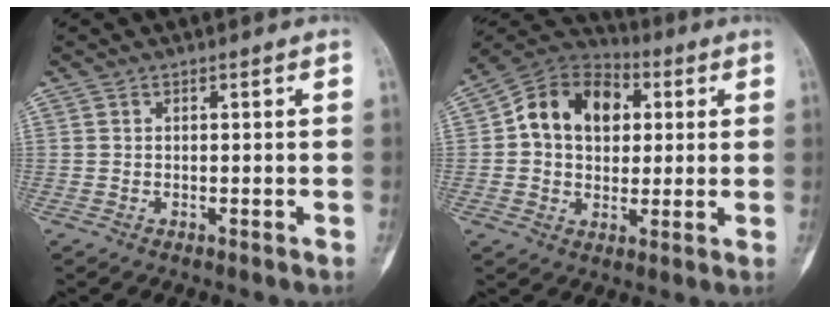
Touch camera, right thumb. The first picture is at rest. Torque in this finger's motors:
{"motor_torque": [1.74, 1.94, 0.49, -0.26, 0.09]}